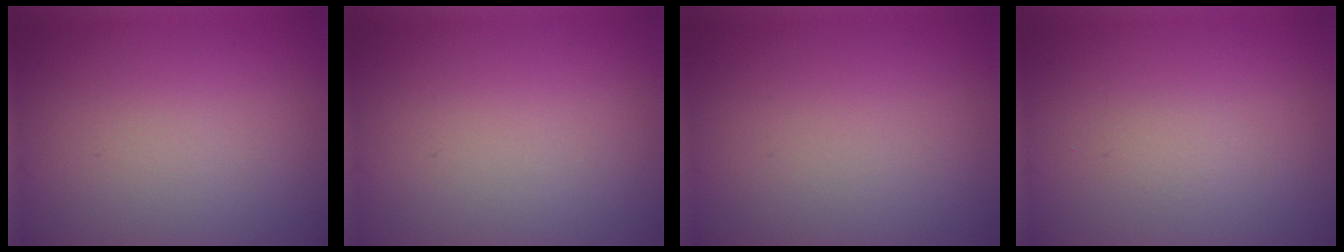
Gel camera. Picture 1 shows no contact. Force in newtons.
{"total": 0.0}
{"total": 0.0}
{"total": 0.6, "press": 0.6, "slide": 0.1}